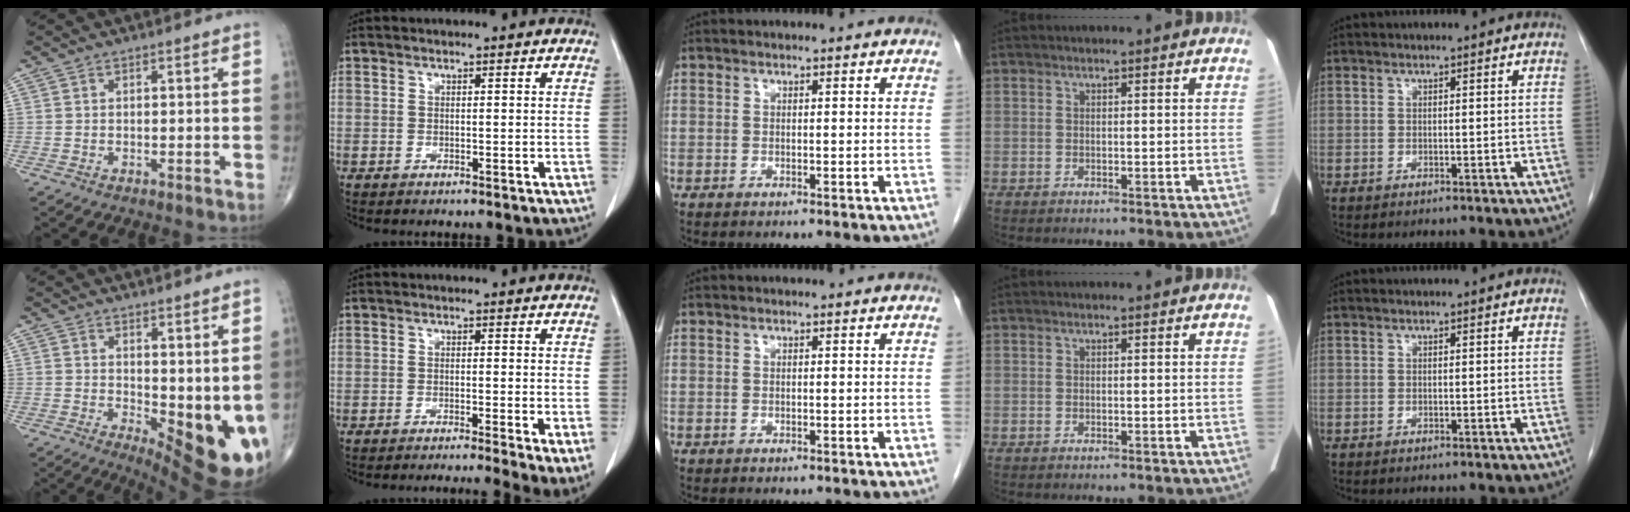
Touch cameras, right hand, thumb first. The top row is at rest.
{"thumb": {"total": 12.4, "force": [1.7, 4.9, 11.3], "torque": [-0.145, -0.038, 0.042]}, "index": {"total": 6.5, "force": [-3.9, 0.5, 5.2], "torque": [-0.055, -0.019, -0.067]}}